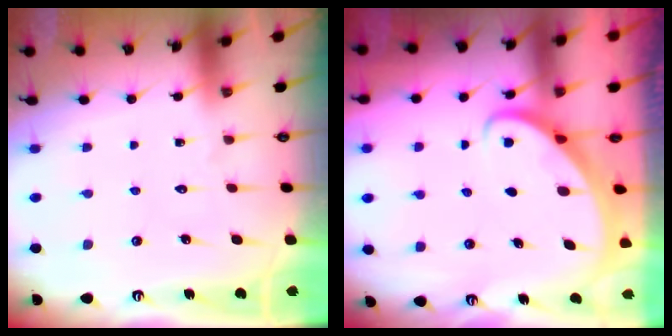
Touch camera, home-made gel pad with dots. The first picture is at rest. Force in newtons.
{"total": 2.8, "press": 2.8, "slide": 0.3}